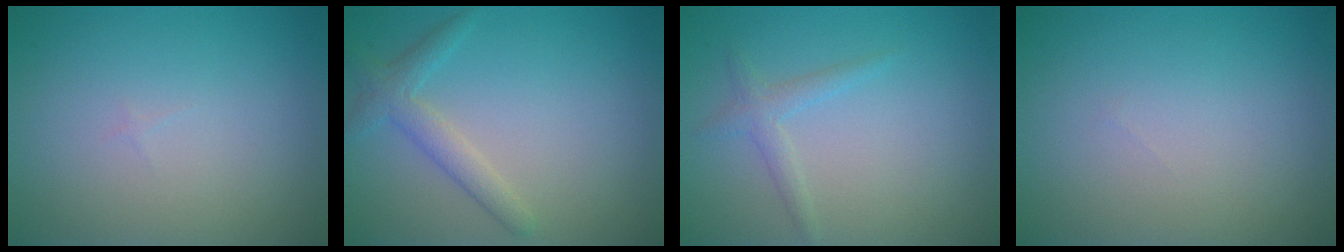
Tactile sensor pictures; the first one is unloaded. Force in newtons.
{"total": 2.4, "press": 2.4, "slide": 0.2}
{"total": 1.5, "press": 1.5, "slide": 0.0}
{"total": 0.0}